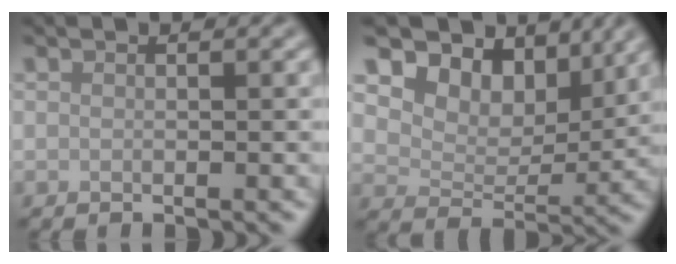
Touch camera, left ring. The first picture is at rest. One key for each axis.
{"total": 9.4, "fx": 6.2, "fy": 5.3, "fz": 4.7, "tx": -0.082, "ty": -0.008, "tz": 0.096}